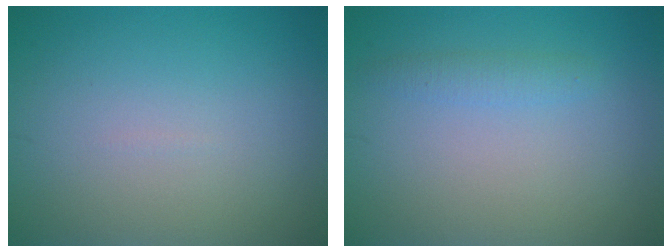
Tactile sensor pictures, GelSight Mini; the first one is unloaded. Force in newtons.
{"total": 1.3, "press": 1.3, "slide": 0.0}